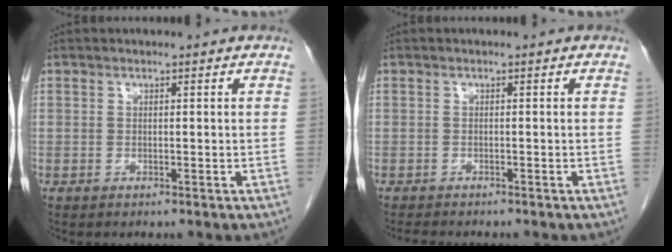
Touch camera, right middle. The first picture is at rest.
{"total": 3.0, "force": [-2.7, 0.6, 1.2], "torque": [-0.020, -0.007, -0.038]}